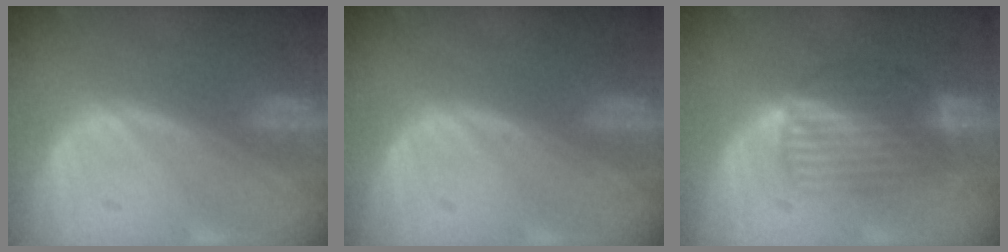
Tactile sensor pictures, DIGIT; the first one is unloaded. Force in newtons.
{"total": 0.0}
{"total": 6.5, "press": 6.4, "slide": 1.0}